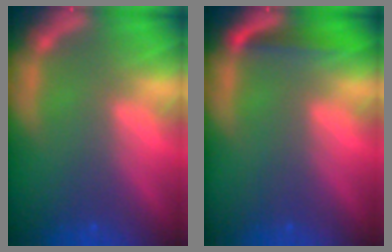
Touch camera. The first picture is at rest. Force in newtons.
{"total": 2.5}